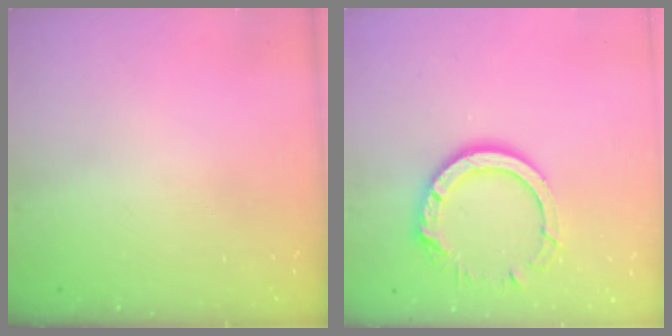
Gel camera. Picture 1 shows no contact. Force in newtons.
{"total": 13.0, "press": 12.9, "slide": 1.2}